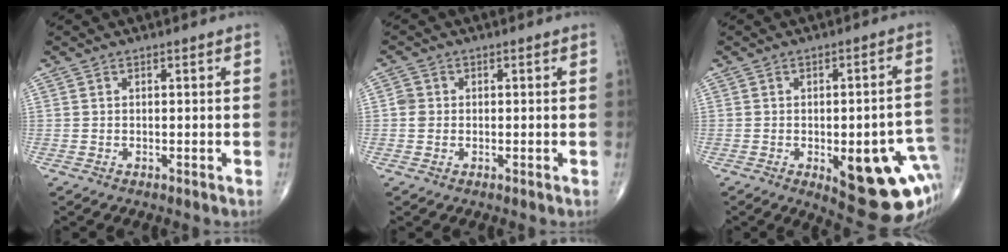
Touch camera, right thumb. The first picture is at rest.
{"total": 2.1, "force": [0.0, 1.9, 0.8], "torque": [-0.006, 0.004, -0.003]}
{"total": 19.9, "force": [-5.6, 7.6, 17.5], "torque": [-0.160, 0.018, -0.043]}